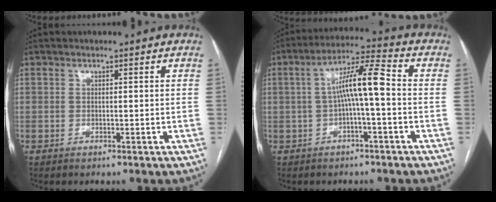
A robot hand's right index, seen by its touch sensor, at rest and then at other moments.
{"total": 8.3, "force": [-0.3, 0.6, 8.2], "torque": [-0.146, 0.029, -0.008]}